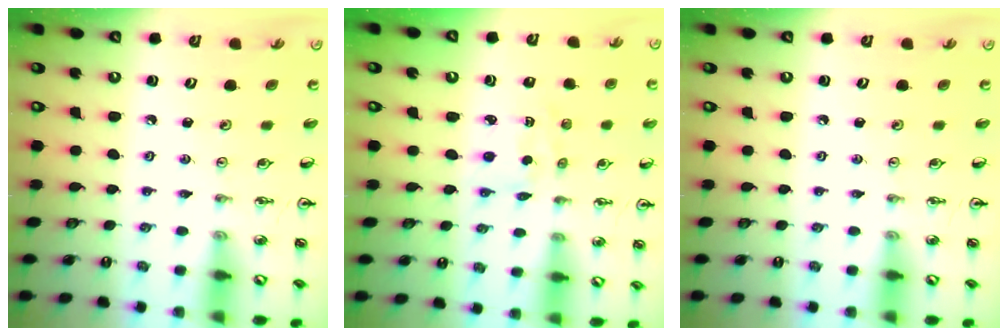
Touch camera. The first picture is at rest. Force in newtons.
{"total": 2.2, "press": 2.1, "slide": 0.5}
{"total": 0.0}